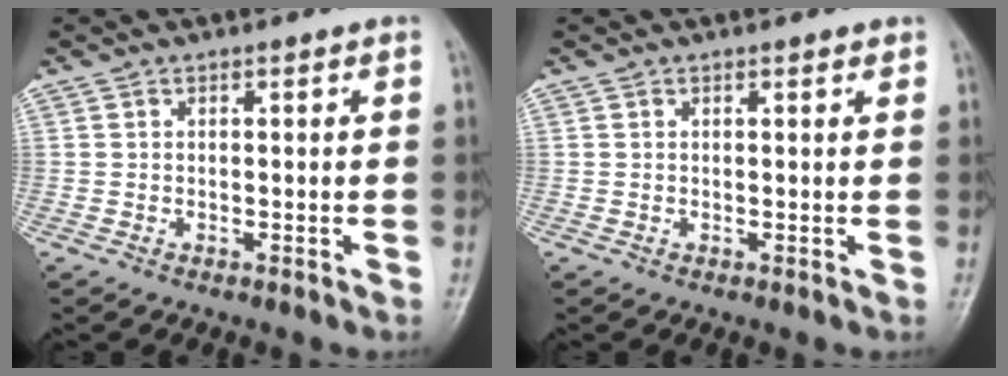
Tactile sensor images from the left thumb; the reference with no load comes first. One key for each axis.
{"total": 0.8, "fx": 0.6, "fy": 0.3, "fz": 0.5, "tx": -0.008, "ty": -0.002, "tz": 0.006}